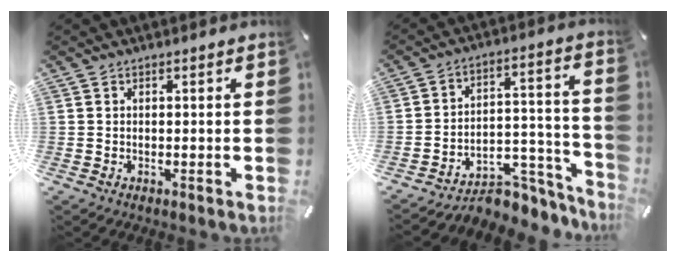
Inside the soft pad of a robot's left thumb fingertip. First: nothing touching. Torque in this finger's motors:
{"motor_torque": [-0.47, 2.00, -0.41, 0.59, 0.00]}